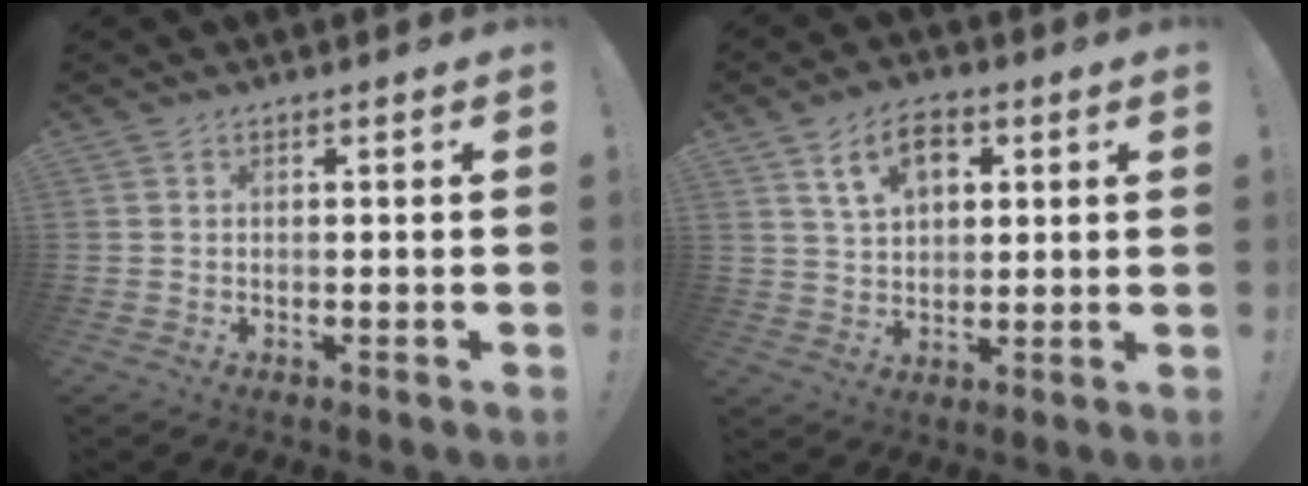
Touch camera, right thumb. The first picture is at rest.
{"total": 10.3, "force": [4.6, 6.5, 6.5], "torque": [-0.106, 0.000, 0.085]}